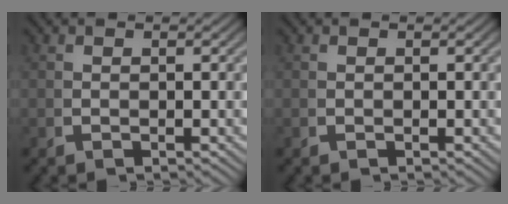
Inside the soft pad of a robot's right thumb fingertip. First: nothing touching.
{"total": 0.0}